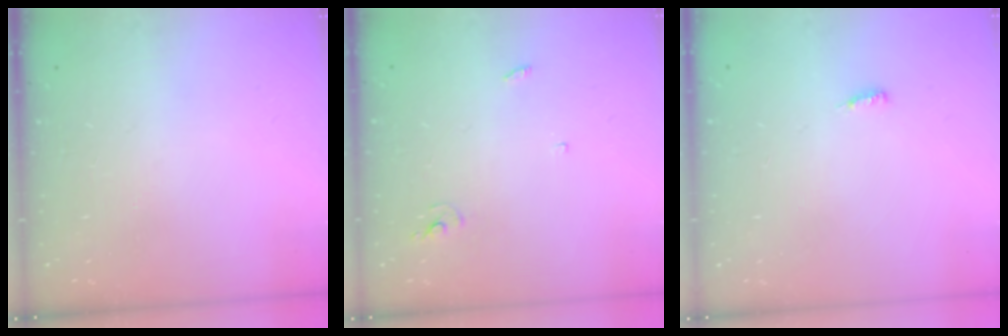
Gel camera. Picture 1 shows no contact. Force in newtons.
{"total": 2.4, "press": 2.4, "slide": 0.1}
{"total": 4.3, "press": 4.1, "slide": 1.3}